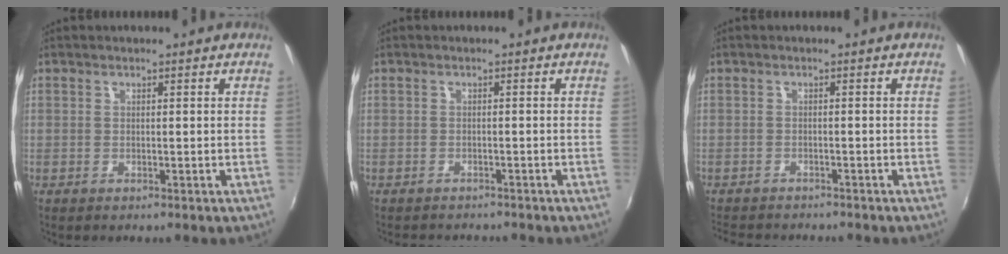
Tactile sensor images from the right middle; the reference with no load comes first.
{"total": 3.3, "force": [-3.0, 1.0, 0.8], "torque": [-0.023, -0.007, -0.044]}
{"total": 5.9, "force": [-5.4, 1.3, 1.7], "torque": [-0.049, -0.015, -0.085]}